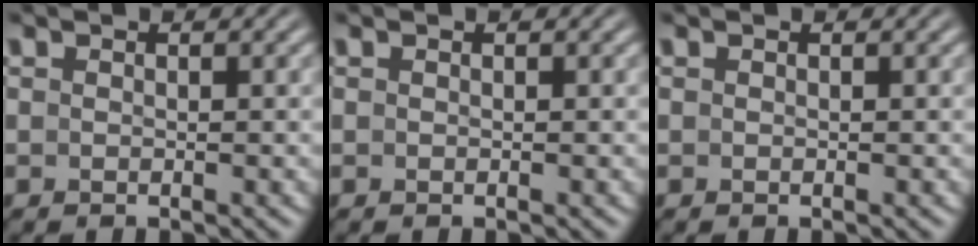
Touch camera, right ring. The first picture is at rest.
{"total": 0.0}
{"total": 0.0}